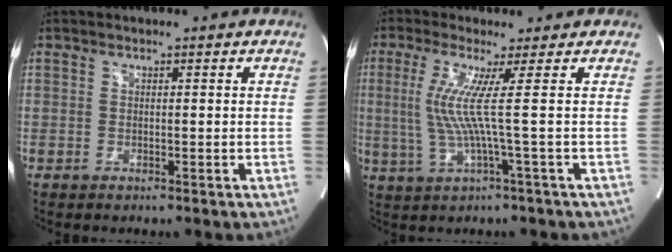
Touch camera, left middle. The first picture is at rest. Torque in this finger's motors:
{"motor_torque": [0.35, -0.21, 0.62, 0.19]}